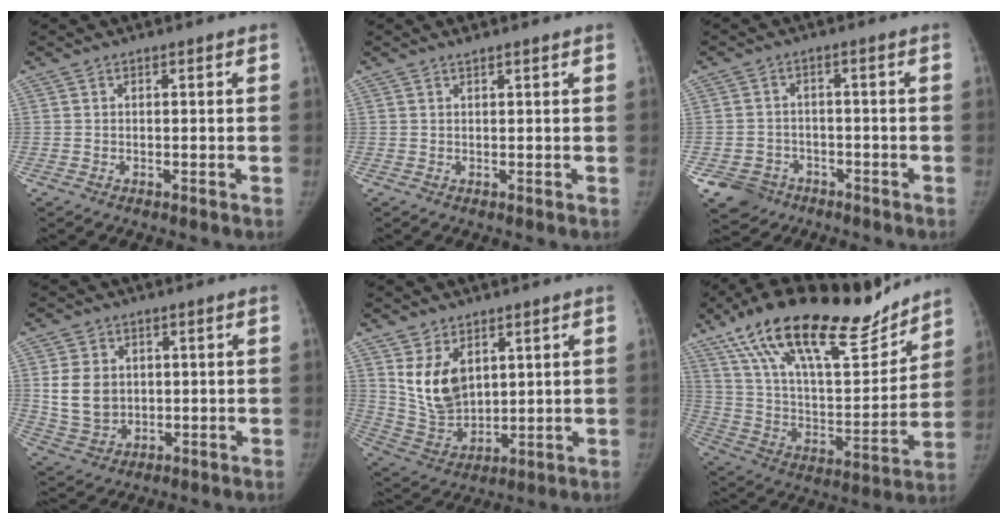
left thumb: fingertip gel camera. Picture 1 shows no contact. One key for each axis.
{"total": 1.3, "fx": 1.0, "fy": 0.2, "fz": 0.7, "tx": -0.010, "ty": 0.000, "tz": 0.019}
{"total": 6.6, "fx": -3.8, "fy": 5.2, "fz": 1.3, "tx": -0.018, "ty": 0.021, "tz": -0.056}
{"total": 8.6, "fx": 1.4, "fy": 7.0, "fz": 4.9, "tx": -0.067, "ty": -0.009, "tz": 0.041}
{"total": 11.1, "fx": 4.3, "fy": 7.3, "fz": 7.2, "tx": -0.102, "ty": -0.030, "tz": 0.104}
{"total": 29.0, "fx": 21.1, "fy": 9.7, "fz": 17.3, "tx": -0.254, "ty": -0.059, "tz": 0.355}